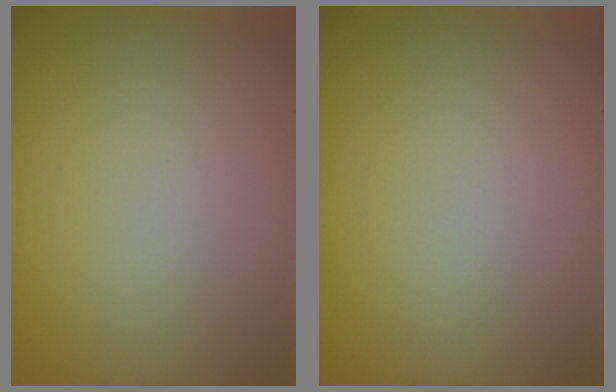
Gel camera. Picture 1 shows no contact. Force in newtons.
{"total": 0.0}